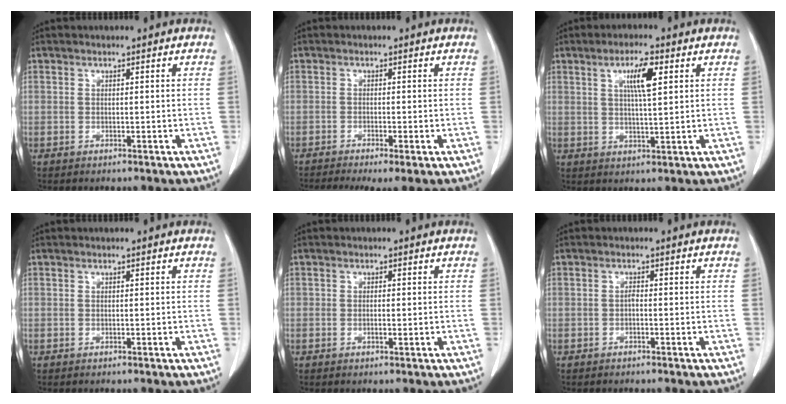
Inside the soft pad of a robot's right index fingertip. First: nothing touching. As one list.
[{"total": 5.8, "force": [-3.9, 1.0, 4.1], "torque": [-0.062, -0.014, -0.062]}, {"total": 5.8, "force": [2.2, 0.7, 5.3], "torque": [-0.094, 0.001, 0.039]}, {"total": 0.0}, {"total": 0.9, "force": [-0.1, 0.4, 0.8], "torque": [-0.015, -0.001, -0.001]}, {"total": 0.6, "force": [-0.2, 0.2, 0.5], "torque": [-0.011, 0.002, -0.005]}]